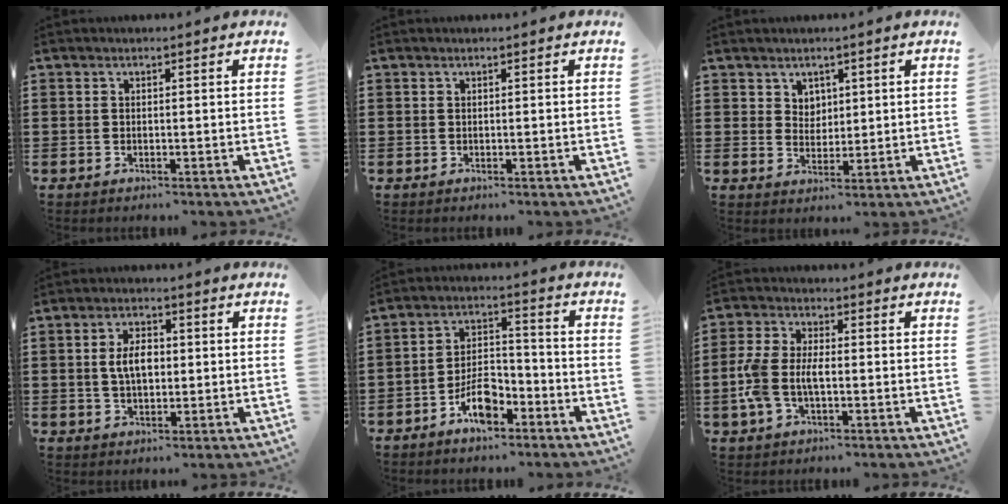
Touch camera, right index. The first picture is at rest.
{"total": 0.0}
{"total": 3.0, "force": [1.9, 2.3, 0.4], "torque": [-0.016, 0.011, 0.035]}
{"total": 5.0, "force": [0.2, 2.6, 4.2], "torque": [-0.084, 0.004, -0.003]}
{"total": 7.2, "force": [-4.5, 3.2, 4.7], "torque": [-0.091, 0.012, -0.083]}
{"total": 6.1, "force": [-1.0, 3.6, 4.9], "torque": [-0.130, -0.005, -0.029]}